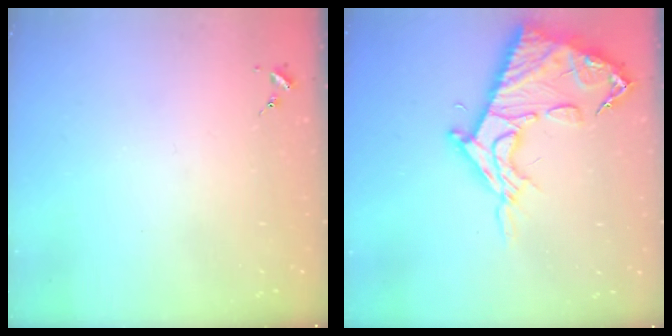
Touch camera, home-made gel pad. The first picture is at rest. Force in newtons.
{"total": 17.0, "press": 16.9, "slide": 1.7}